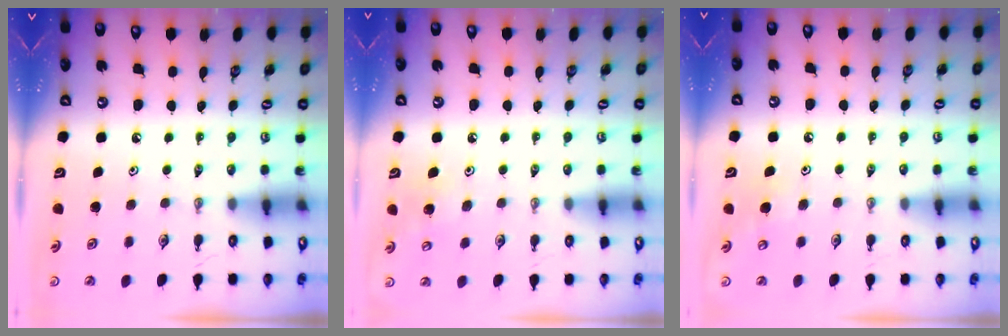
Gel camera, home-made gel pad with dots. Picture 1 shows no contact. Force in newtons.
{"total": 6.8, "press": 6.8, "slide": 0.6}
{"total": 5.7, "press": 5.7, "slide": 0.9}